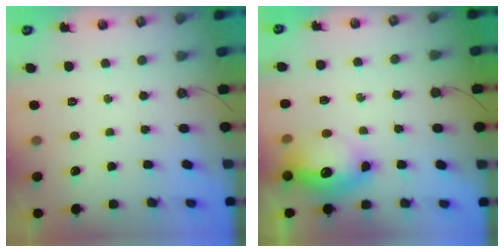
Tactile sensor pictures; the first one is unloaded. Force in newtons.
{"total": 14.1, "press": 14.1, "slide": 1.3}